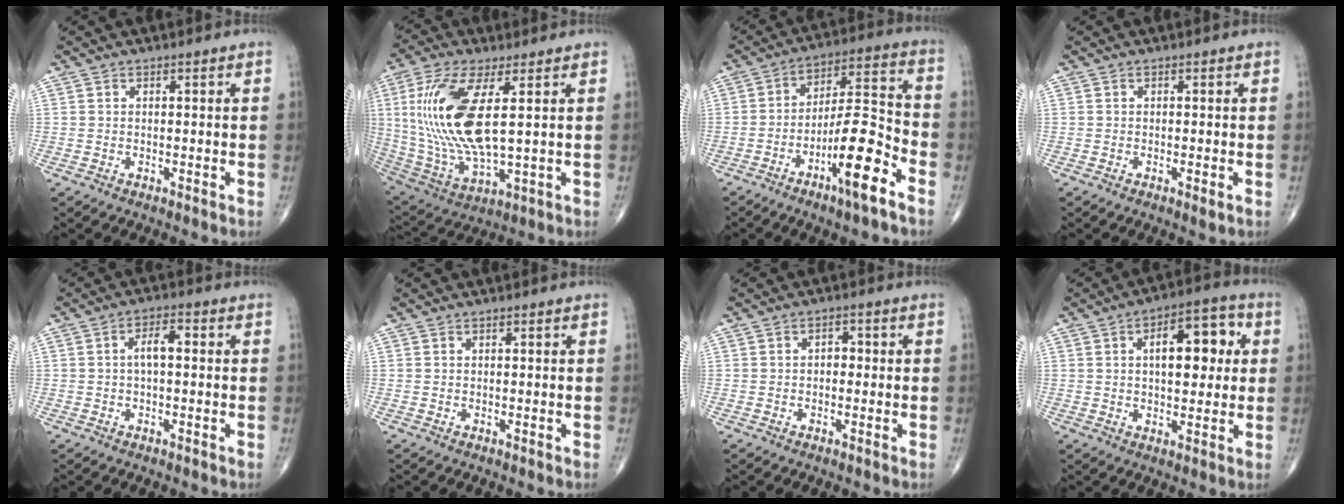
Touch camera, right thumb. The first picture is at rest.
{"total": 19.8, "force": [3.4, 7.3, 18.1], "torque": [-0.402, -0.022, 0.071]}
{"total": 14.5, "force": [-7.4, 2.6, 12.2], "torque": [-0.210, 0.055, -0.125]}
{"total": 1.1, "force": [-0.4, 0.2, 1.0], "torque": [-0.021, -0.006, -0.008]}
{"total": 3.8, "force": [0.1, 1.7, 3.4], "torque": [-0.058, 0.015, -0.002]}
{"total": 0.0}
{"total": 2.1, "force": [-0.1, 1.5, 1.5], "torque": [-0.010, 0.010, -0.007]}
{"total": 12.1, "force": [2.5, 6.1, 10.1], "torque": [-0.114, 0.015, 0.031]}